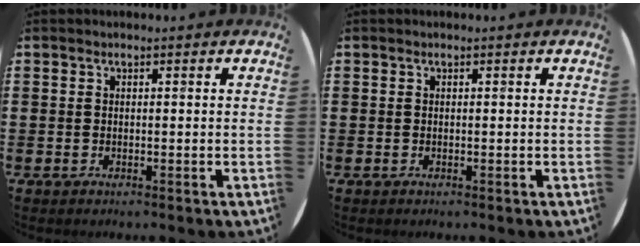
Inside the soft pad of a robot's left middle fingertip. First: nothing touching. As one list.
[{"total": 0.0}]